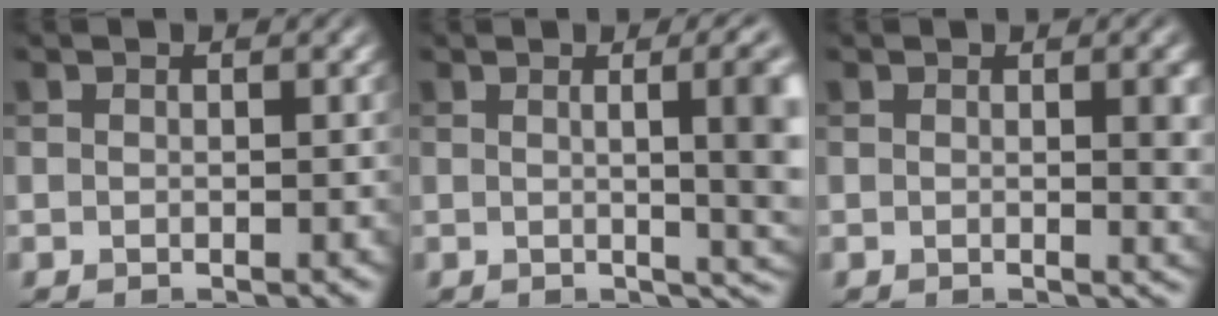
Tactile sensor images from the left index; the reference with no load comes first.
{"total": 9.4, "force": [0.8, 3.4, 8.7], "torque": [-0.055, 0.015, 0.002]}
{"total": 2.9, "force": [0.5, 0.8, 2.7], "torque": [-0.027, -0.002, 0.007]}